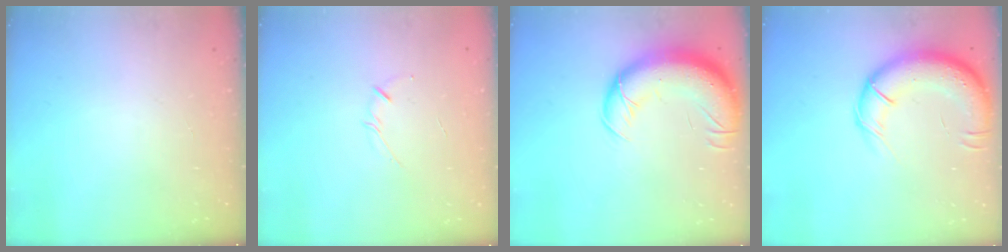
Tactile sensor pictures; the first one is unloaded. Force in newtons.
{"total": 3.2, "press": 3.2, "slide": 0.7}
{"total": 17.9, "press": 17.4, "slide": 4.1}
{"total": 16.8, "press": 16.3, "slide": 4.1}